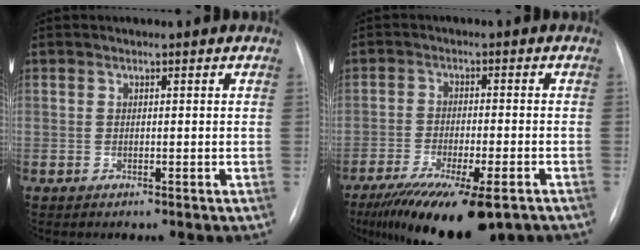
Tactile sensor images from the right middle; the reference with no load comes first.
{"total": 16.1, "force": [-11.3, 3.7, 10.8], "torque": [-0.167, -0.034, -0.175]}